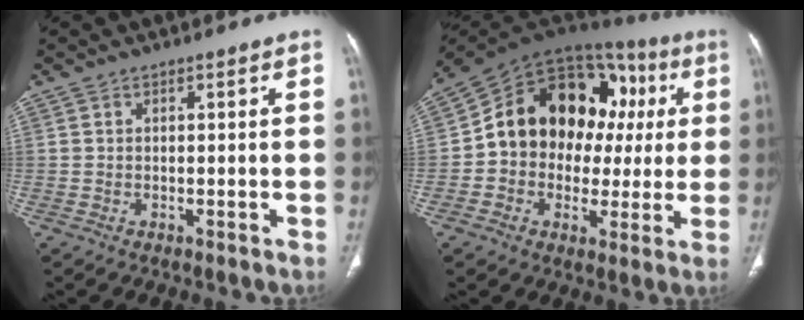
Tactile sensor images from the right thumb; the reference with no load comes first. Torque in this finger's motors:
{"motor_torque": [1.73, 1.80, 0.18, -0.08, 0.50]}